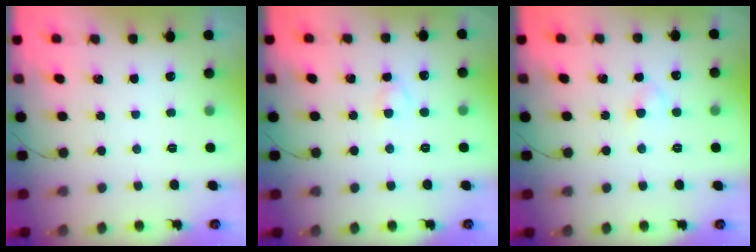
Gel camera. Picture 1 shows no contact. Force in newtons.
{"total": 2.4, "press": 2.2, "slide": 1.0}
{"total": 2.5, "press": 2.3, "slide": 1.0}